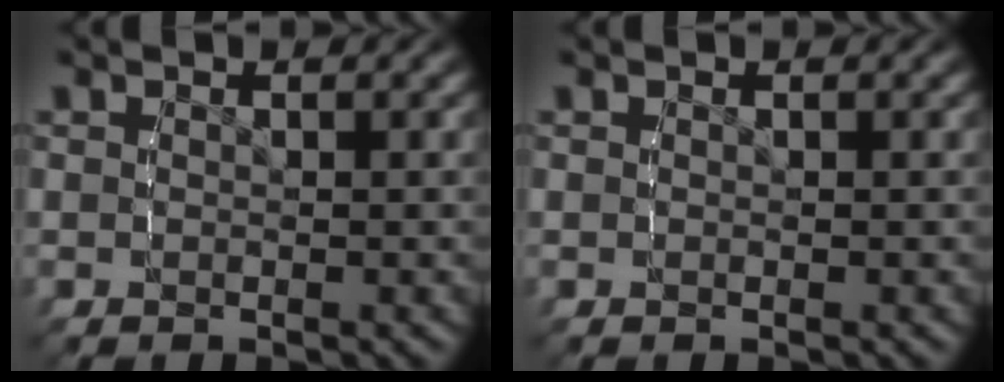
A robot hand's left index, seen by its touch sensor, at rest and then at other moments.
{"total": 0.0}